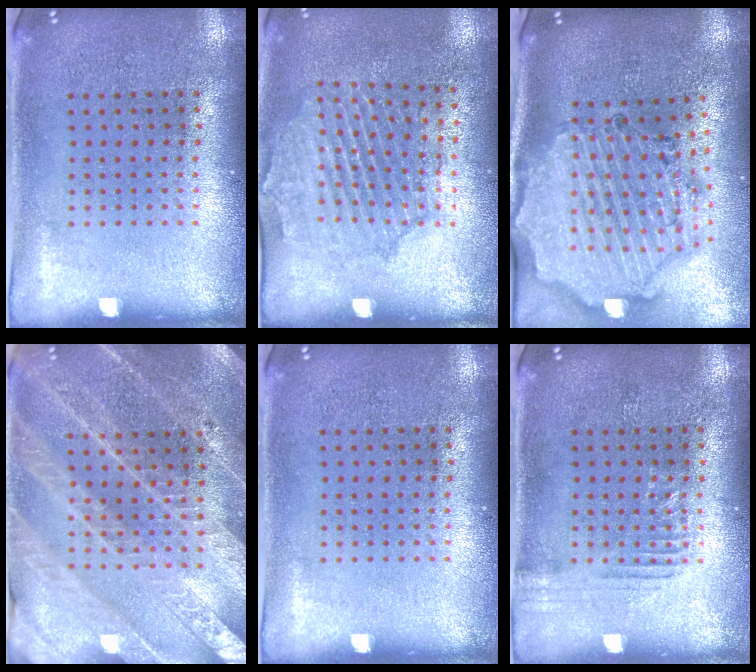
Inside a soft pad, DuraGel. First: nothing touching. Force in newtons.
{"total": 1.6, "press": 1.6, "slide": 0.3}
{"total": 2.7, "press": 2.5, "slide": 1.1}
{"total": 3.8, "press": 3.5, "slide": 1.4}
{"total": 0.0}
{"total": 1.2, "press": 1.2, "slide": 0.1}